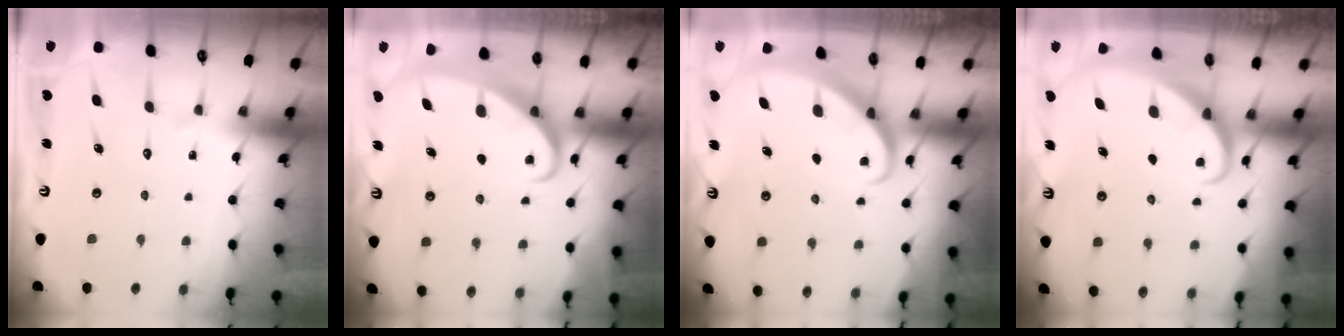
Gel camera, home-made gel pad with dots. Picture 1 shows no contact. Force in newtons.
{"total": 2.6, "press": 2.5, "slide": 0.3}
{"total": 2.7, "press": 2.7, "slide": 0.1}
{"total": 2.3, "press": 2.3, "slide": 0.2}